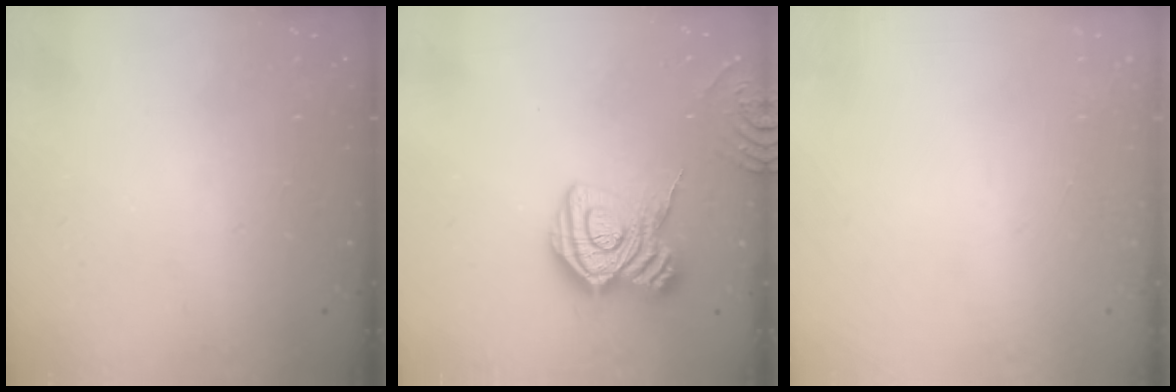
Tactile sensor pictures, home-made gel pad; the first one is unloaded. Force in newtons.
{"total": 14.7, "press": 14.6, "slide": 1.0}
{"total": 2.7, "press": 2.6, "slide": 0.8}